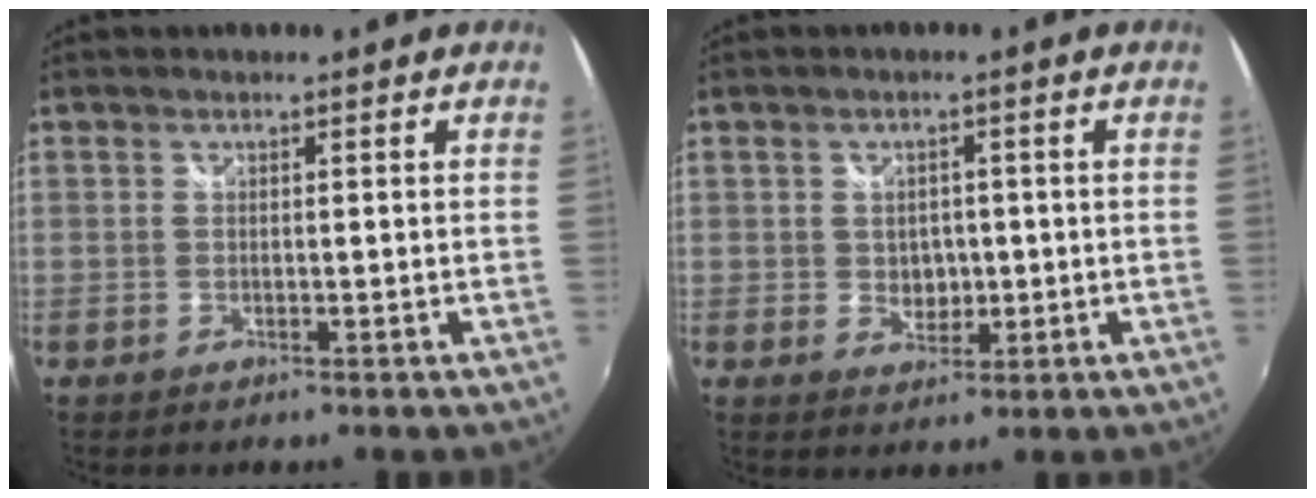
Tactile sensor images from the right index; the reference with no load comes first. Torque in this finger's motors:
{"motor_torque": [-0.12, 0.06, 0.08, 0.00]}